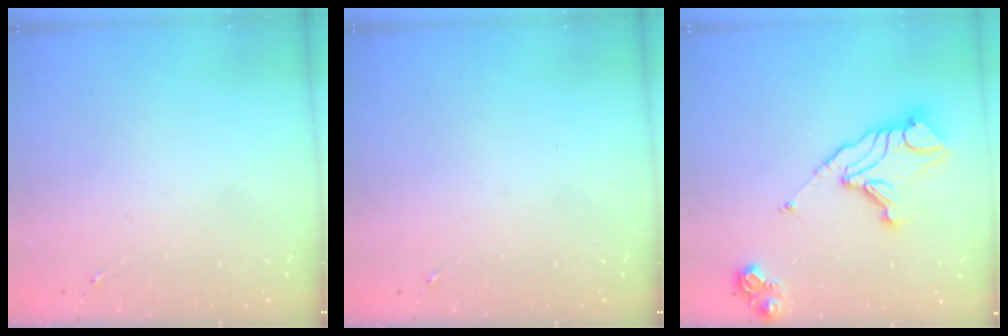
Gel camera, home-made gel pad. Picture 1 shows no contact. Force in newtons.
{"total": 0.0}
{"total": 15.4, "press": 15.3, "slide": 1.7}